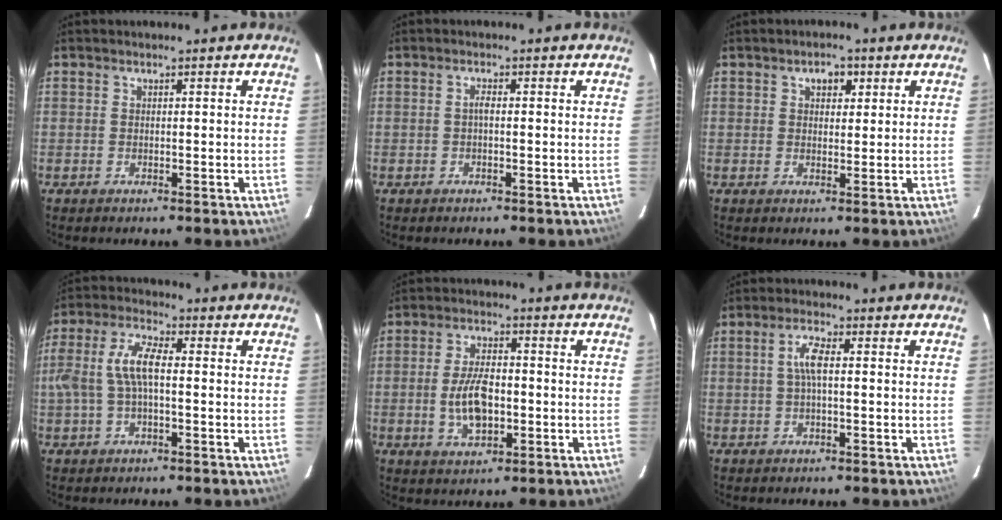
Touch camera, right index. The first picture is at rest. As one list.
[{"total": 1.0, "force": [-0.2, 0.3, 0.9], "torque": [-0.018, 0.005, -0.005]}, {"total": 3.0, "force": [1.3, 2.1, 1.7], "torque": [-0.020, 0.011, 0.021]}, {"total": 8.3, "force": [-0.4, 3.3, 7.5], "torque": [-0.160, 0.016, -0.004]}, {"total": 8.5, "force": [-1.5, 4.5, 7.1], "torque": [-0.141, 0.001, -0.021]}, {"total": 3.7, "force": [0.2, 0.9, 3.5], "torque": [-0.072, 0.006, 0.005]}]